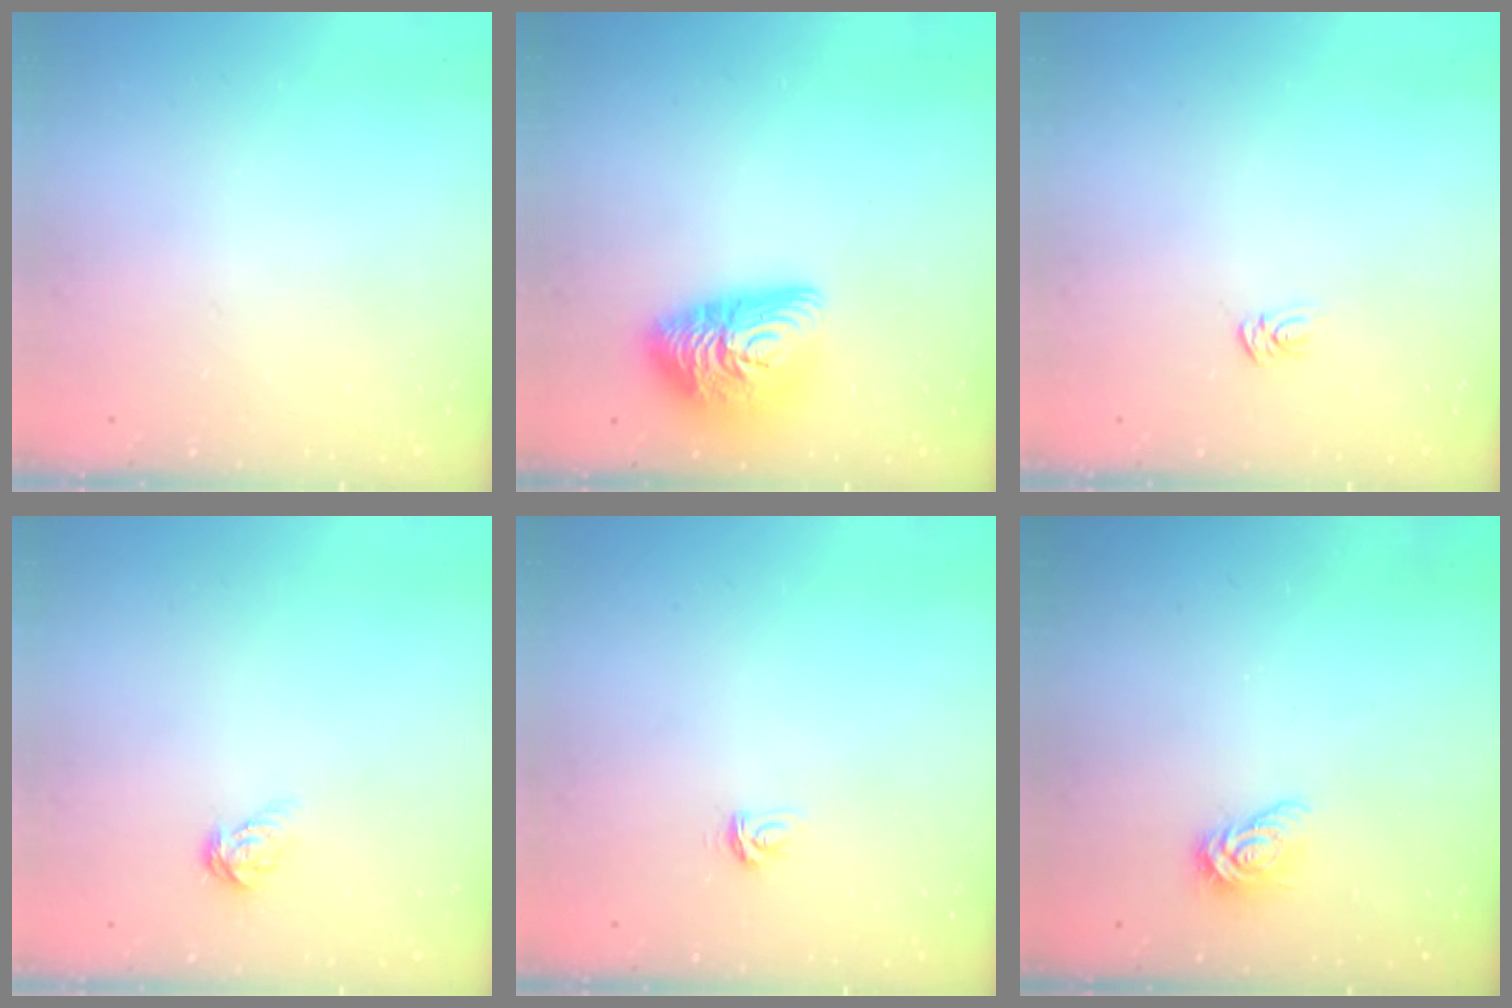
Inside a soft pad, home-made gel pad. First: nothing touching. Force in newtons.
{"total": 13.2, "press": 13.2, "slide": 1.0}
{"total": 2.5, "press": 2.5, "slide": 0.1}
{"total": 6.4, "press": 6.4, "slide": 0.5}
{"total": 2.7, "press": 2.7, "slide": 0.4}
{"total": 6.4, "press": 6.4, "slide": 0.7}